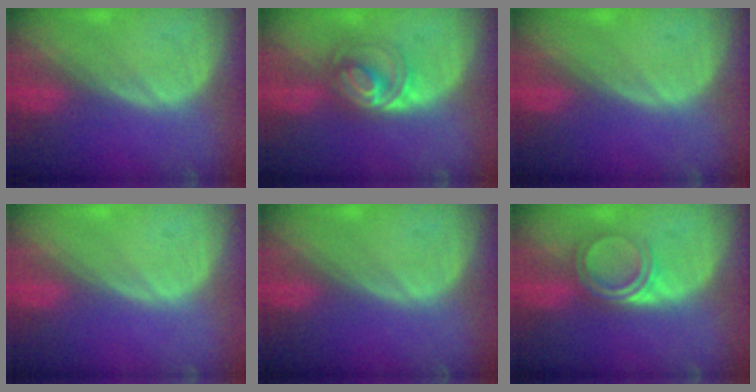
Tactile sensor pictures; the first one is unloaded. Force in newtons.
{"total": 5.9, "press": 5.5, "slide": 2.1}
{"total": 0.0}
{"total": 0.0}
{"total": 0.0}
{"total": 4.7, "press": 4.2, "slide": 2.1}